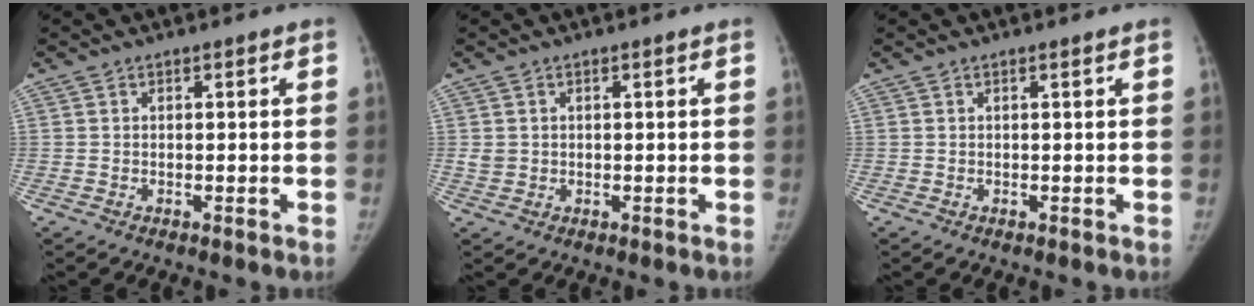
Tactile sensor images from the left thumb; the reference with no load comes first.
{"total": 1.9, "force": [0.1, 1.7, 0.7], "torque": [-0.006, 0.002, 0.006]}
{"total": 0.0}